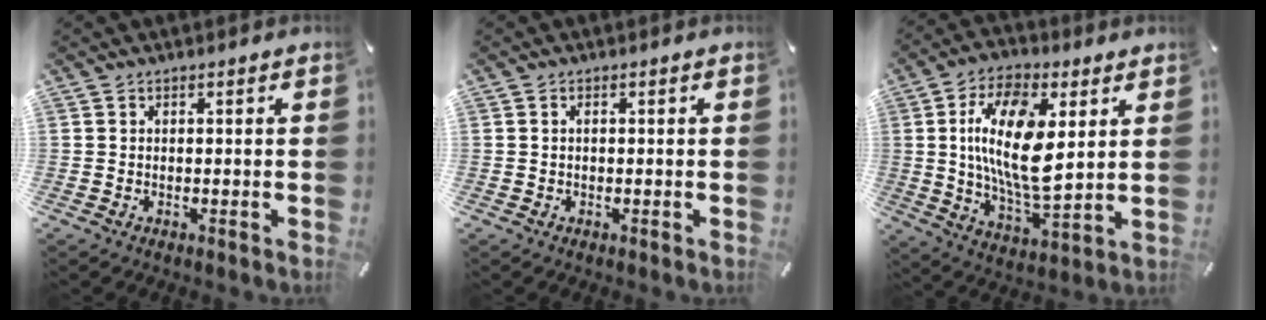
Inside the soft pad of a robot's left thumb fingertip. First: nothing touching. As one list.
[{"total": 0.8, "force": [0.0, 0.4, 0.7], "torque": [-0.013, 0.003, -0.001]}, {"total": 17.6, "force": [4.3, 8.1, 15.1], "torque": [-0.302, -0.013, 0.068]}]